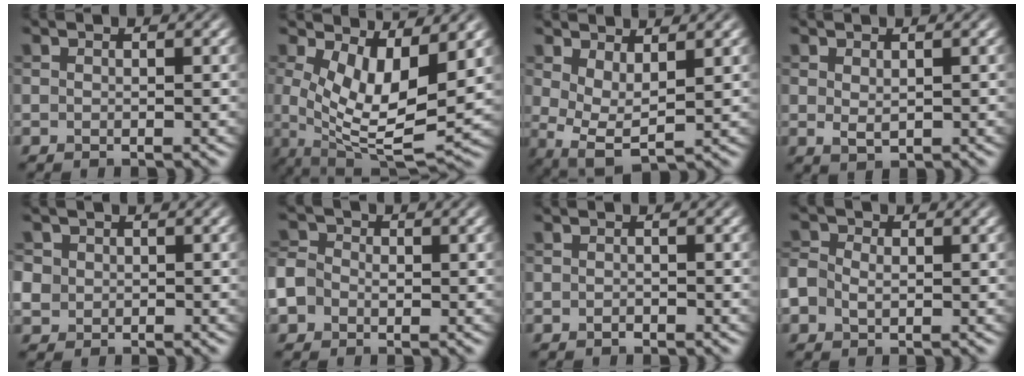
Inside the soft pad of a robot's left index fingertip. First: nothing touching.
{"total": 8.5, "force": [1.5, 3.3, 7.7], "torque": [-0.148, -0.025, 0.032]}
{"total": 3.9, "force": [1.2, 1.7, 3.4], "torque": [-0.070, -0.012, 0.027]}
{"total": 1.3, "force": [0.5, 0.7, 1.0], "torque": [-0.018, -0.003, 0.015]}
{"total": 3.1, "force": [0.3, 2.9, 0.9], "torque": [-0.029, 0.012, 0.000]}
{"total": 5.8, "force": [-1.4, 4.9, 2.8], "torque": [-0.065, 0.006, -0.049]}
{"total": 0.5, "force": [-0.3, 0.3, 0.2], "torque": [-0.004, 0.000, -0.006]}
{"total": 3.4, "force": [-0.2, 2.6, 2.1], "torque": [-0.047, 0.004, -0.007]}